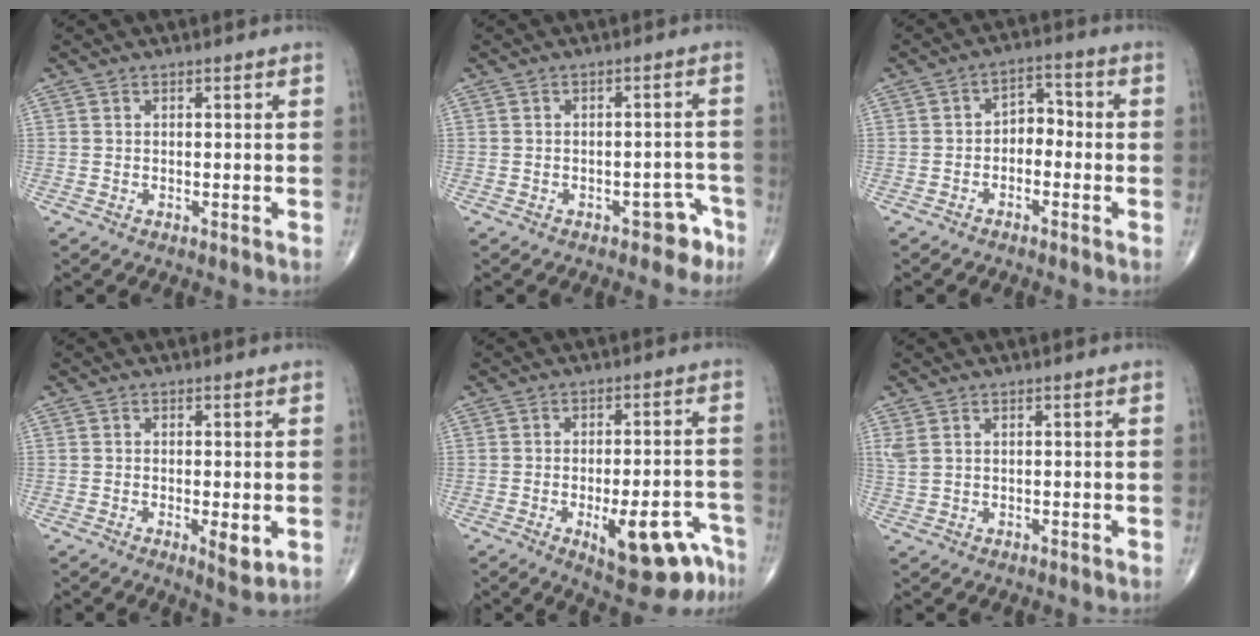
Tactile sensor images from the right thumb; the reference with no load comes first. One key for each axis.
{"total": 4.3, "fx": -2.9, "fy": 2.4, "fz": 2.1, "tx": 0.000, "ty": 0.035, "tz": -0.035}
{"total": 4.4, "fx": -1.3, "fy": 3.0, "fz": 2.9, "tx": -0.025, "ty": 0.030, "tz": -0.034}
{"total": 3.6, "fx": -0.8, "fy": 1.2, "fz": 3.3, "tx": -0.052, "ty": -0.012, "tz": -0.014}
{"total": 13.7, "fx": -7.2, "fy": 5.1, "fz": 10.4, "tx": -0.109, "ty": 0.038, "tz": -0.090}
{"total": 2.0, "fx": 1.0, "fy": 0.9, "fz": 1.4, "tx": -0.040, "ty": 0.007, "tz": 0.030}